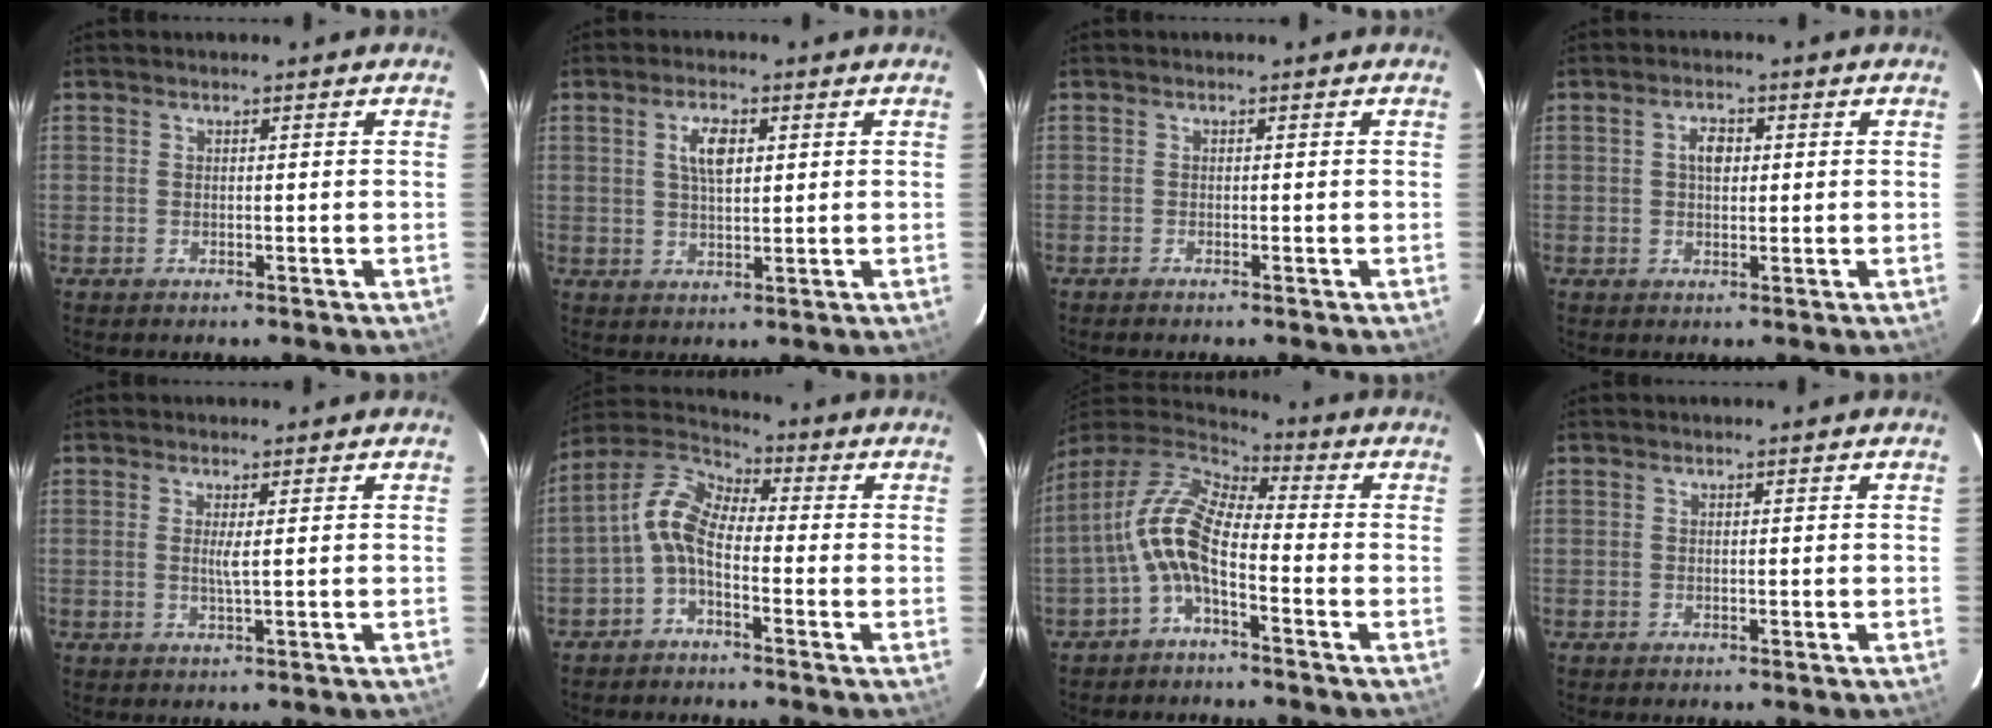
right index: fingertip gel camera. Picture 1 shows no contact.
{"total": 5.0, "force": [1.6, 2.2, 4.2], "torque": [-0.075, 0.007, 0.030]}
{"total": 0.5, "force": [-0.5, 0.0, 0.2], "torque": [-0.004, -0.001, -0.011]}
{"total": 3.2, "force": [0.6, 2.0, 2.4], "torque": [-0.040, 0.010, 0.010]}
{"total": 1.9, "force": [0.3, -0.2, 1.9], "torque": [-0.033, -0.003, 0.003]}
{"total": 7.4, "force": [-2.4, 3.8, 5.9], "torque": [-0.130, 0.023, -0.057]}
{"total": 11.4, "force": [-3.1, 4.7, 9.9], "torque": [-0.204, 0.016, -0.068]}
{"total": 0.0}